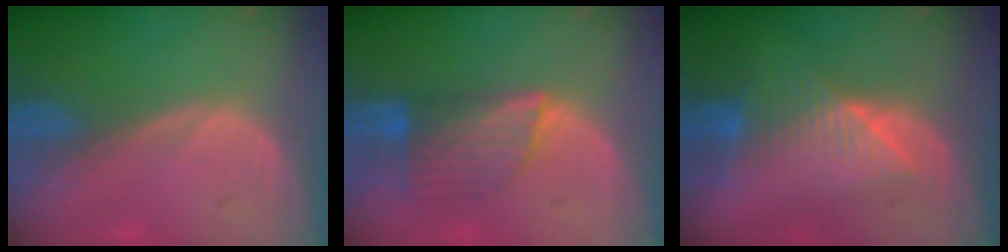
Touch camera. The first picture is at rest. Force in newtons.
{"total": 7.0, "press": 6.4, "slide": 2.8}
{"total": 7.1, "press": 7.0, "slide": 1.1}